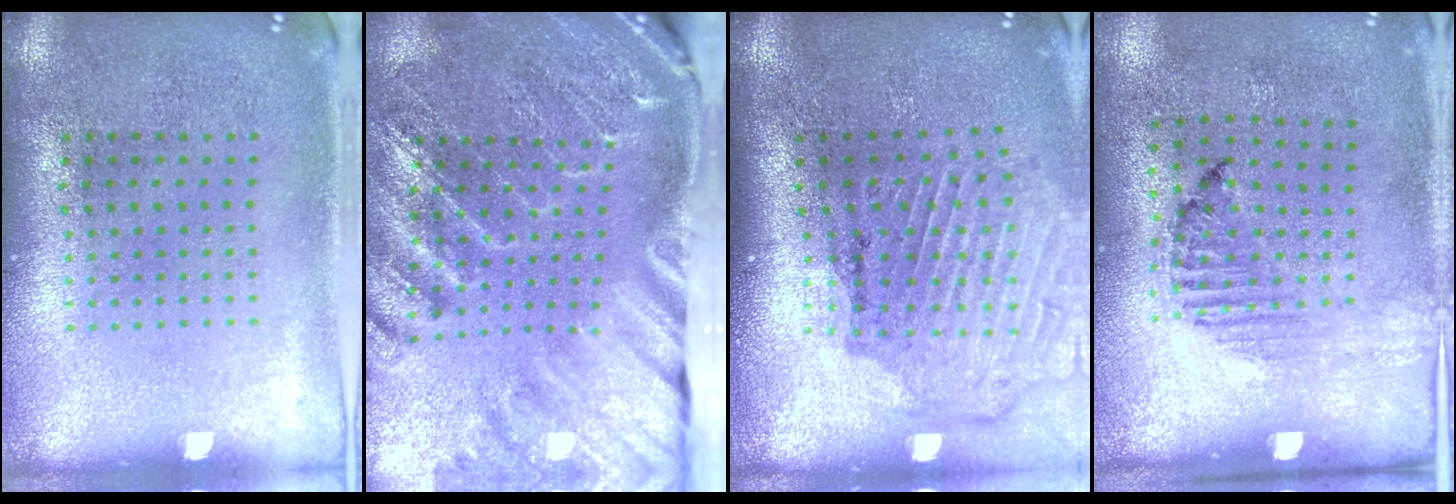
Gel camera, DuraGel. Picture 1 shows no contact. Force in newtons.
{"total": 3.1, "press": 3.0, "slide": 0.7}
{"total": 1.9, "press": 1.8, "slide": 0.3}
{"total": 1.3, "press": 1.1, "slide": 0.6}